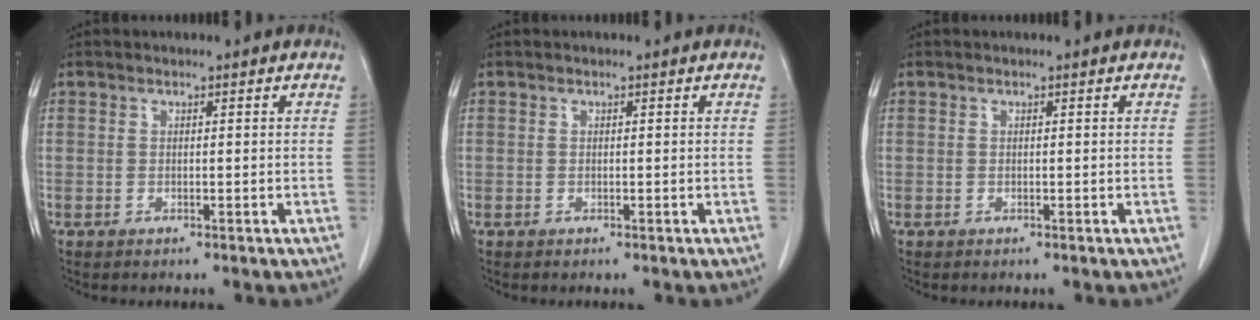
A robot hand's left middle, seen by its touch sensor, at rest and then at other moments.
{"total": 0.0}
{"total": 0.0}